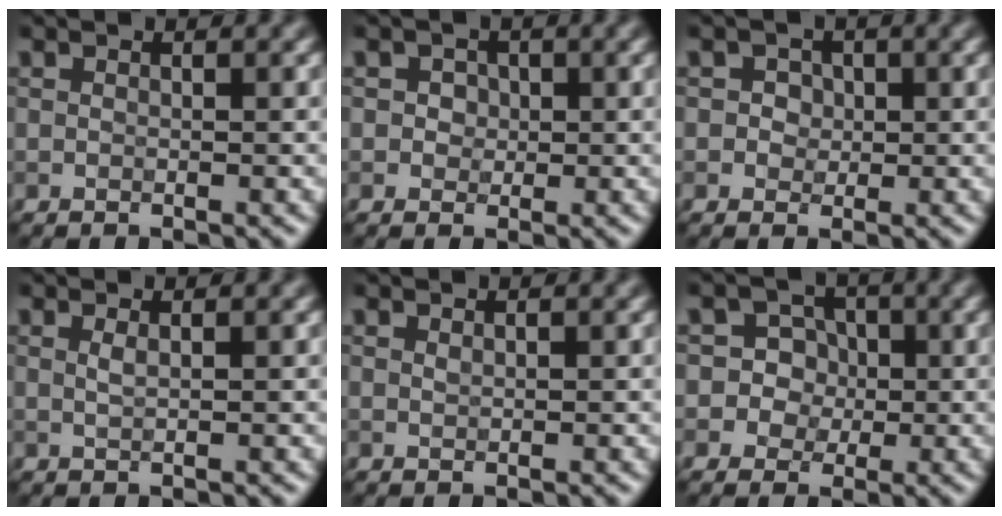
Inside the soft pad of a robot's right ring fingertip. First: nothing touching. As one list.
[{"total": 1.7, "force": [0.5, 1.5, 0.7], "torque": [-0.009, 0.007, 0.006]}, {"total": 1.9, "force": [0.5, 1.6, 0.7], "torque": [-0.007, 0.002, 0.009]}, {"total": 0.8, "force": [0.2, 0.3, 0.7], "torque": [-0.008, 0.002, 0.004]}, {"total": 0.0}, {"total": 4.4, "force": [0.3, 4.3, 1.0], "torque": [0.001, 0.018, -0.003]}]